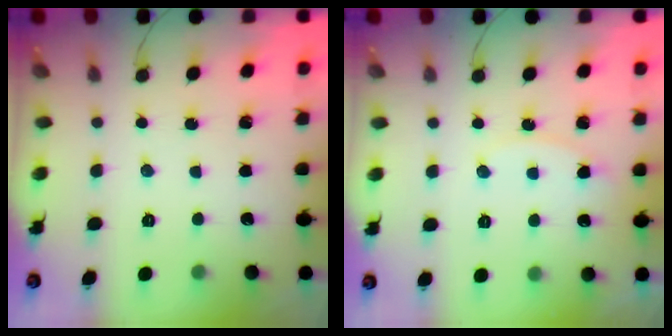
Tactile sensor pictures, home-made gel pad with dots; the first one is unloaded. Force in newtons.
{"total": 5.6, "press": 5.6, "slide": 0.5}